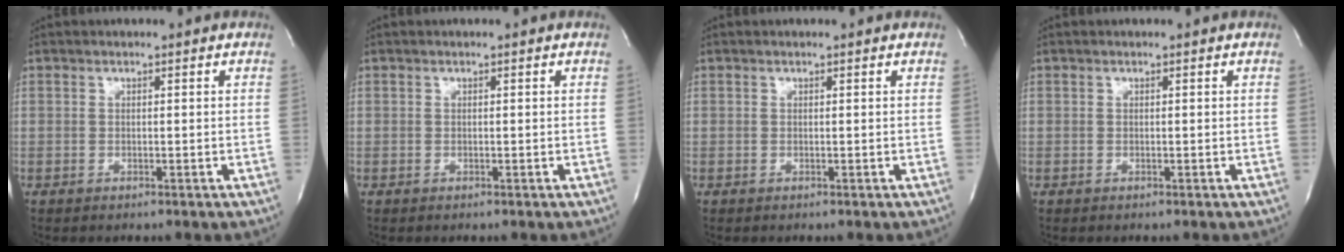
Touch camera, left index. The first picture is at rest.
{"total": 0.0}
{"total": 0.0}
{"total": 0.0}